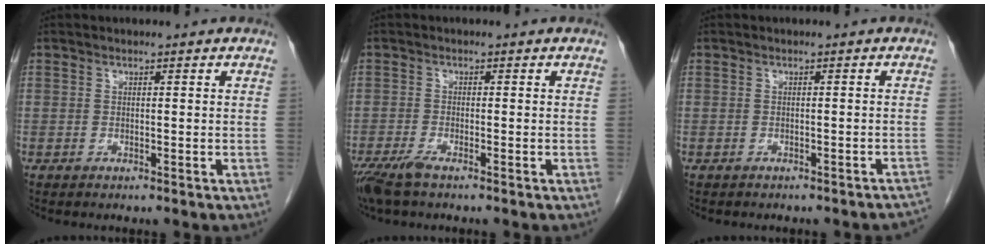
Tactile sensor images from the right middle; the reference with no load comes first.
{"total": 3.8, "force": [-2.8, 0.6, 2.6], "torque": [-0.055, -0.011, -0.054]}
{"total": 5.7, "force": [-5.2, 1.7, 1.7], "torque": [-0.015, -0.001, -0.049]}